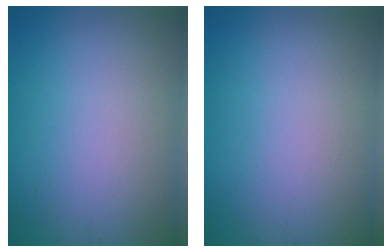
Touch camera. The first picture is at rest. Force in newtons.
{"total": 0.0}